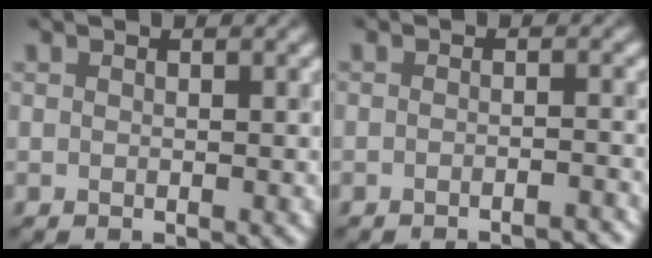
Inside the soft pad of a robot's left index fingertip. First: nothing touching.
{"total": 2.5, "force": [-2.3, 0.2, 0.9], "torque": [-0.005, 0.006, -0.024]}